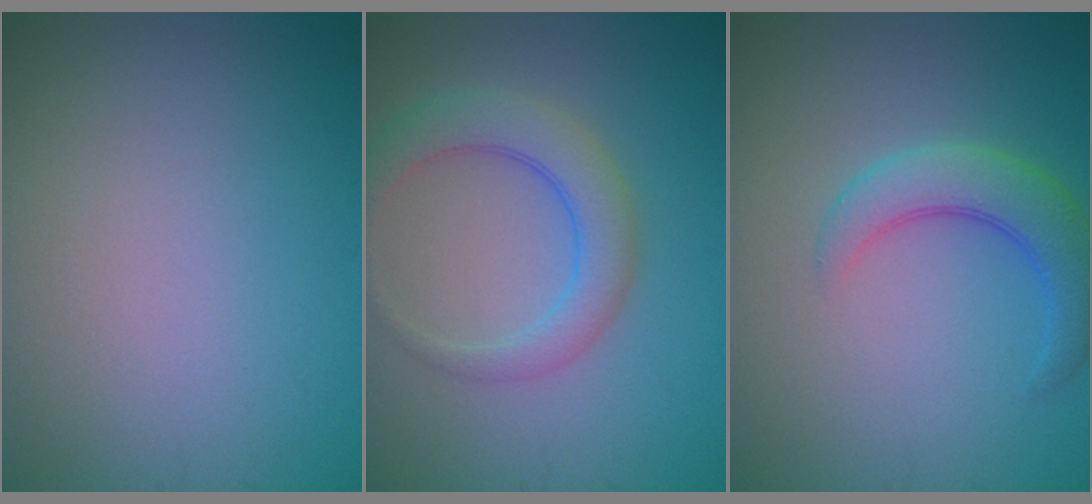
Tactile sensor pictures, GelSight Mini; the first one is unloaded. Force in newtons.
{"total": 3.9, "press": 3.9, "slide": 0.1}
{"total": 4.0, "press": 3.9, "slide": 0.2}